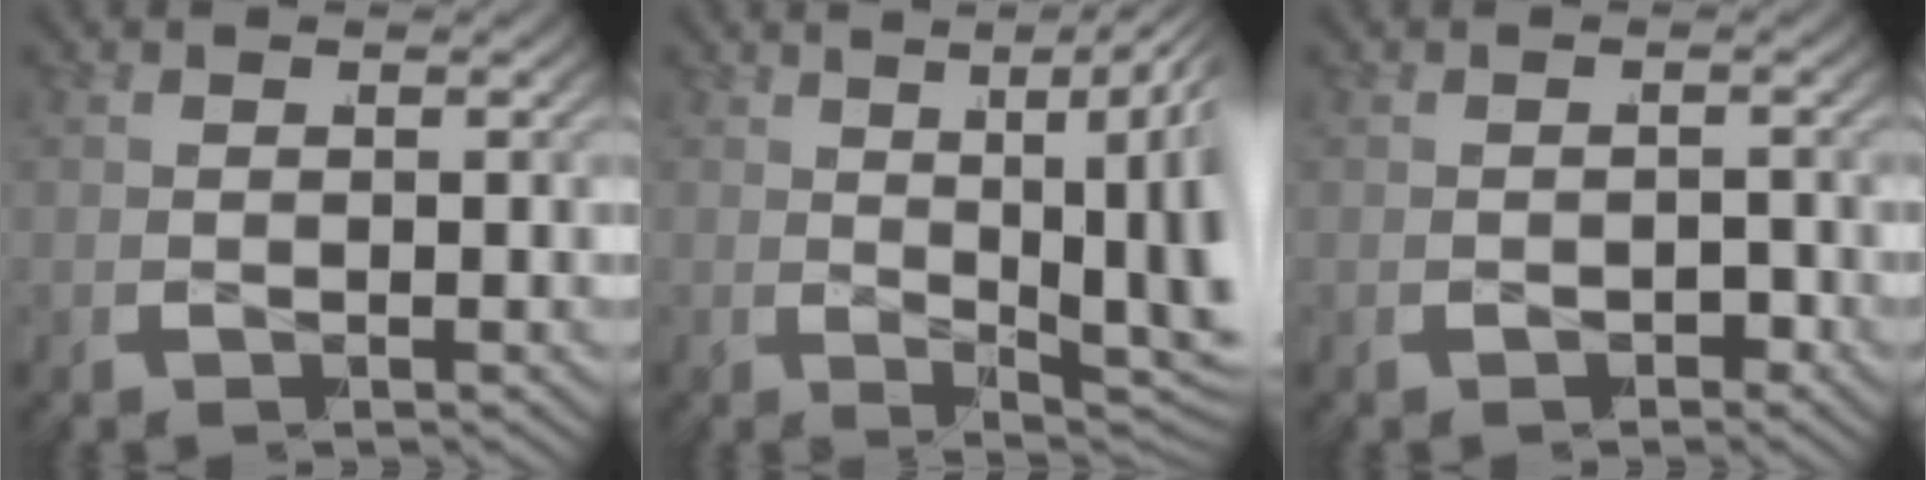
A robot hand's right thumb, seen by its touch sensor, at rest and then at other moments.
{"total": 10.4, "force": [-0.5, 4.7, 9.2], "torque": [-0.135, -0.011, -0.002]}
{"total": 1.6, "force": [-0.9, 0.9, 0.9], "torque": [-0.011, -0.004, -0.014]}